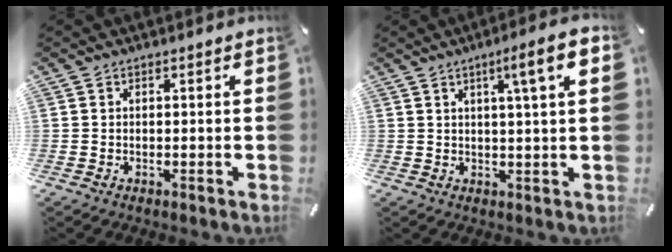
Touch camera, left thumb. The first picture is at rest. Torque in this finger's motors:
{"motor_torque": [1.16, 1.25, 0.65, -0.61, 0.23]}